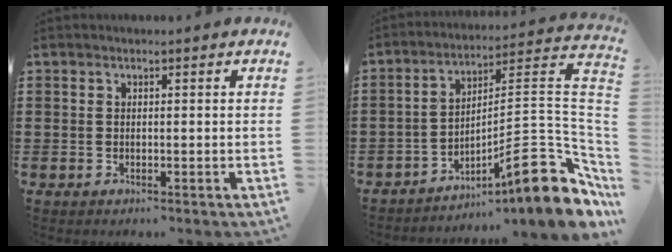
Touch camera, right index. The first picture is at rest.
{"total": 13.4, "force": [-6.6, 2.9, 11.3], "torque": [-0.148, -0.008, -0.115]}